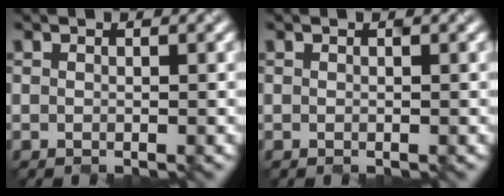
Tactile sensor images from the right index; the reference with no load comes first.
{"total": 0.0}